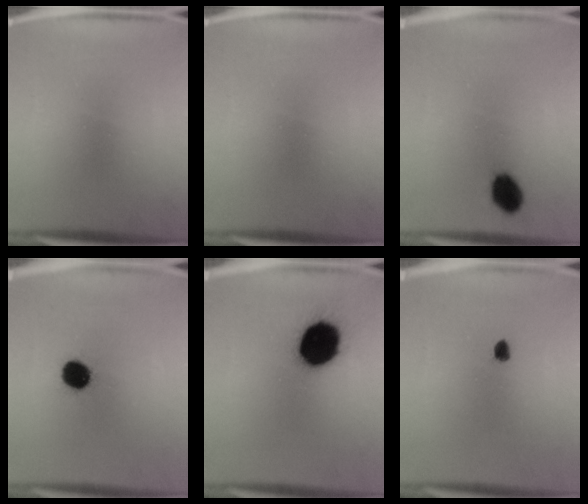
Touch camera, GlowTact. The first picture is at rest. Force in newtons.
{"total": 0.0}
{"total": 6.3}
{"total": 8.5}
{"total": 18.1}
{"total": 1.5}